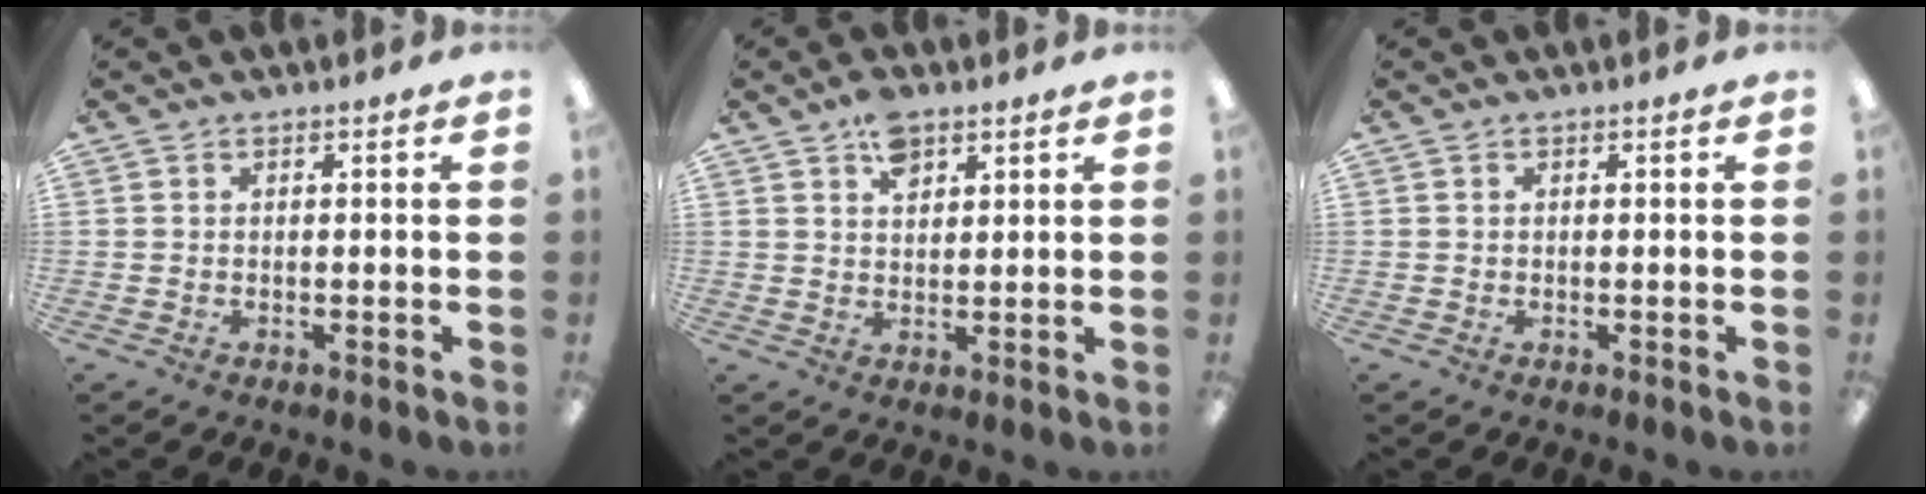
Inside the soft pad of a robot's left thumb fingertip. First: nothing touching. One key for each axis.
{"total": 5.3, "fx": 3.2, "fy": 3.1, "fz": 2.9, "tx": -0.042, "ty": -0.007, "tz": 0.055}
{"total": 0.0}